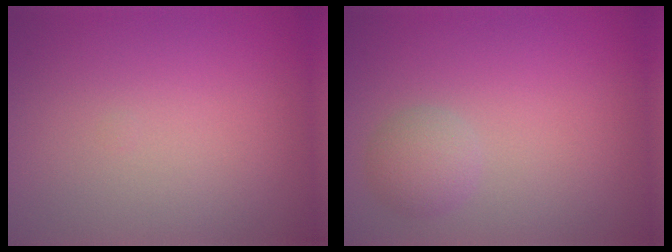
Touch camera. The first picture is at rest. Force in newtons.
{"total": 2.1, "press": 2.1, "slide": 0.0}